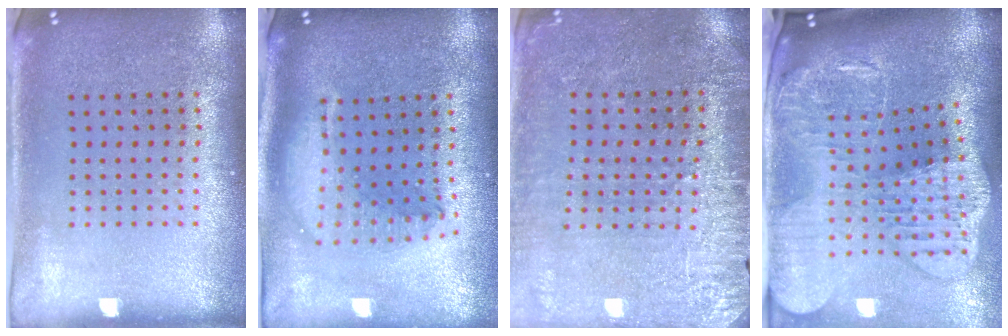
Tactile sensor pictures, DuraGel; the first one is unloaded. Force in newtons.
{"total": 2.1, "press": 1.6, "slide": 1.3}
{"total": 3.0, "press": 2.9, "slide": 0.6}
{"total": 4.4, "press": 3.3, "slide": 2.9}